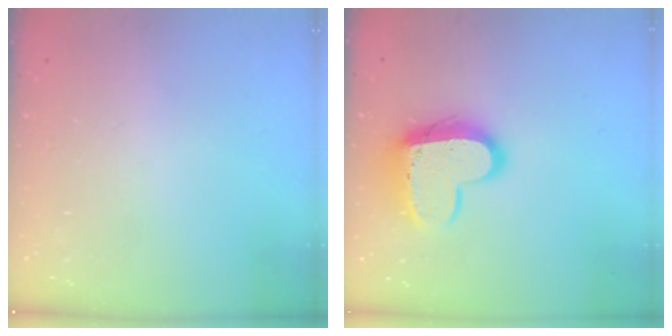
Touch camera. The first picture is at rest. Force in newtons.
{"total": 14.4, "press": 14.4, "slide": 1.1}